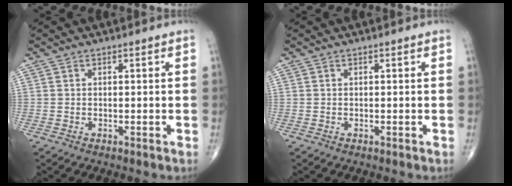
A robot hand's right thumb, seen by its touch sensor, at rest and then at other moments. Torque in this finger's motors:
{"motor_torque": [-0.01, 0.01, 0.00, 0.00, 0.00]}